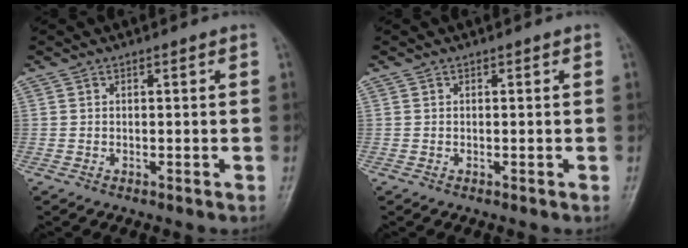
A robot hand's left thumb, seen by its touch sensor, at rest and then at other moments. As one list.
[{"total": 0.0}]